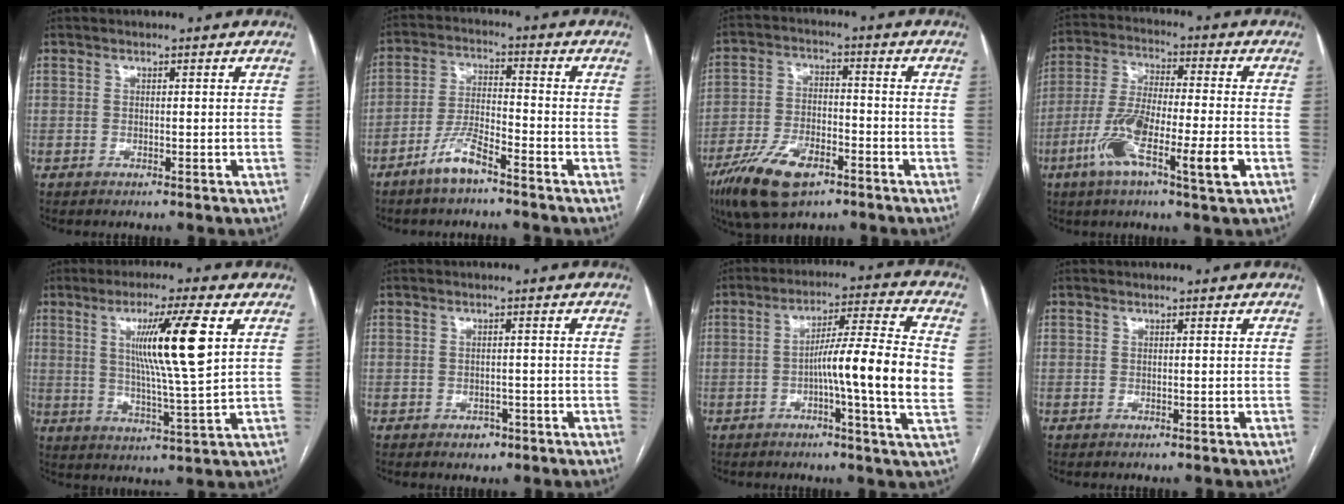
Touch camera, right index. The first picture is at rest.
{"total": 6.4, "force": [-4.7, 1.2, 4.3], "torque": [-0.093, -0.002, -0.093]}
{"total": 11.6, "force": [-7.1, 4.6, 7.9], "torque": [-0.160, -0.007, -0.128]}
{"total": 13.5, "force": [-5.3, 1.5, 12.4], "torque": [-0.239, -0.008, -0.096]}
{"total": 12.0, "force": [3.6, -0.8, 11.5], "torque": [-0.199, -0.005, 0.063]}
{"total": 2.0, "force": [-1.1, 1.4, 0.8], "torque": [-0.009, 0.004, -0.009]}
{"total": 13.7, "force": [-1.3, -0.7, 13.6], "torque": [-0.210, 0.004, -0.031]}
{"total": 0.0}